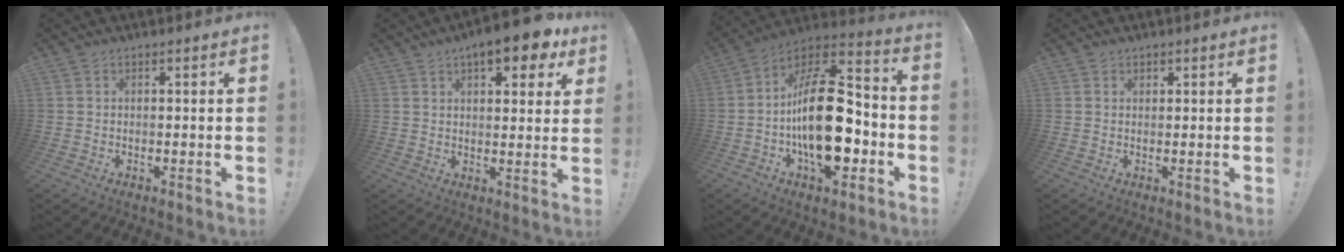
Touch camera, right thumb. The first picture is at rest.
{"total": 10.9, "force": [7.0, 3.7, 7.5], "torque": [-0.092, -0.039, 0.113]}
{"total": 26.4, "force": [-4.0, 13.2, 22.5], "torque": [-0.387, 0.031, -0.055]}
{"total": 0.8, "force": [0.6, 0.5, 0.2], "torque": [-0.003, 0.000, 0.010]}